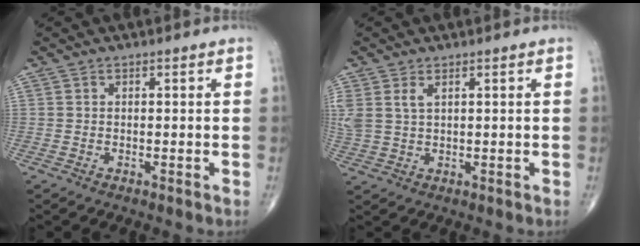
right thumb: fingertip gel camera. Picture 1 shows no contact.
{"total": 4.5, "force": [1.9, 2.4, 3.3], "torque": [-0.089, 0.005, 0.046]}